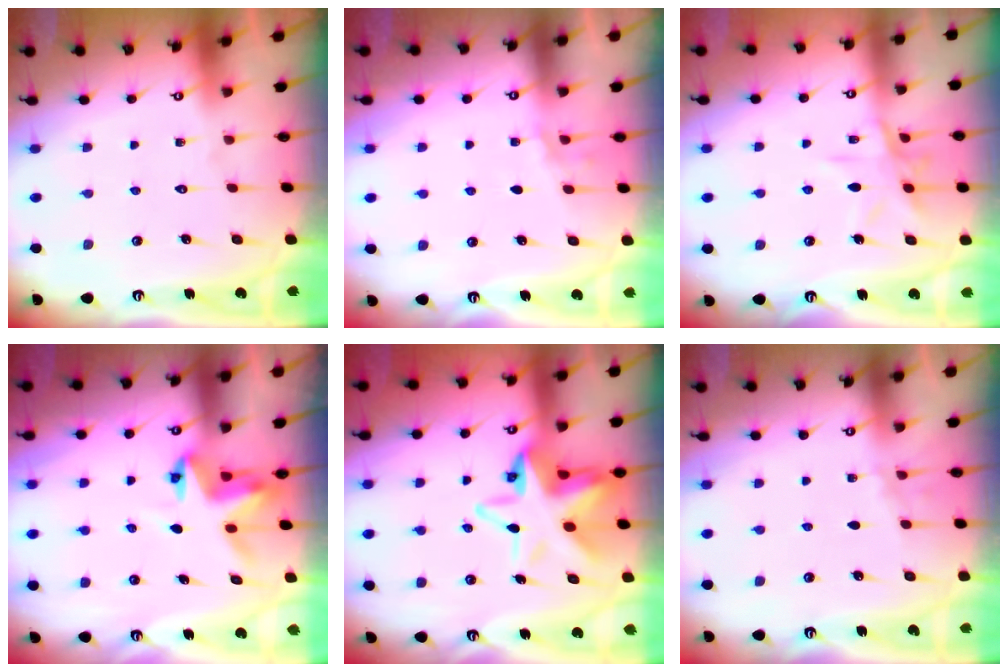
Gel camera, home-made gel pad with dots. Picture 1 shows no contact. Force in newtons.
{"total": 2.7, "press": 2.4, "slide": 1.4}
{"total": 10.0, "press": 10.0, "slide": 0.8}
{"total": 4.6, "press": 4.6, "slide": 0.2}
{"total": 13.0, "press": 12.9, "slide": 1.9}
{"total": 2.2, "press": 1.4, "slide": 1.7}